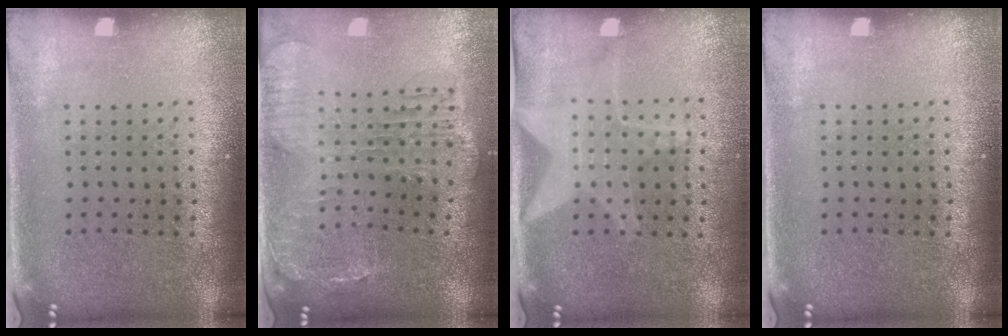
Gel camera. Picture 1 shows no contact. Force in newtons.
{"total": 1.4, "press": 1.4, "slide": 0.4}
{"total": 1.8, "press": 1.5, "slide": 1.0}
{"total": 0.0}